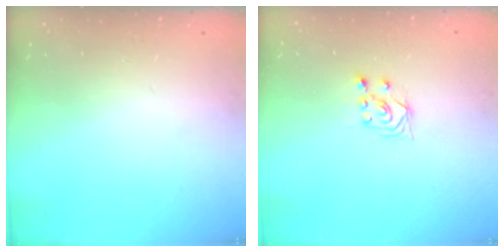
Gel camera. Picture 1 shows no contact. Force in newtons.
{"total": 2.5, "press": 2.2, "slide": 1.2}